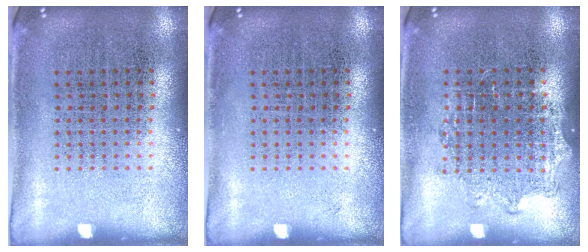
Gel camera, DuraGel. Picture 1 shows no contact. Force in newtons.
{"total": 0.0}
{"total": 0.9, "press": 0.8, "slide": 0.4}